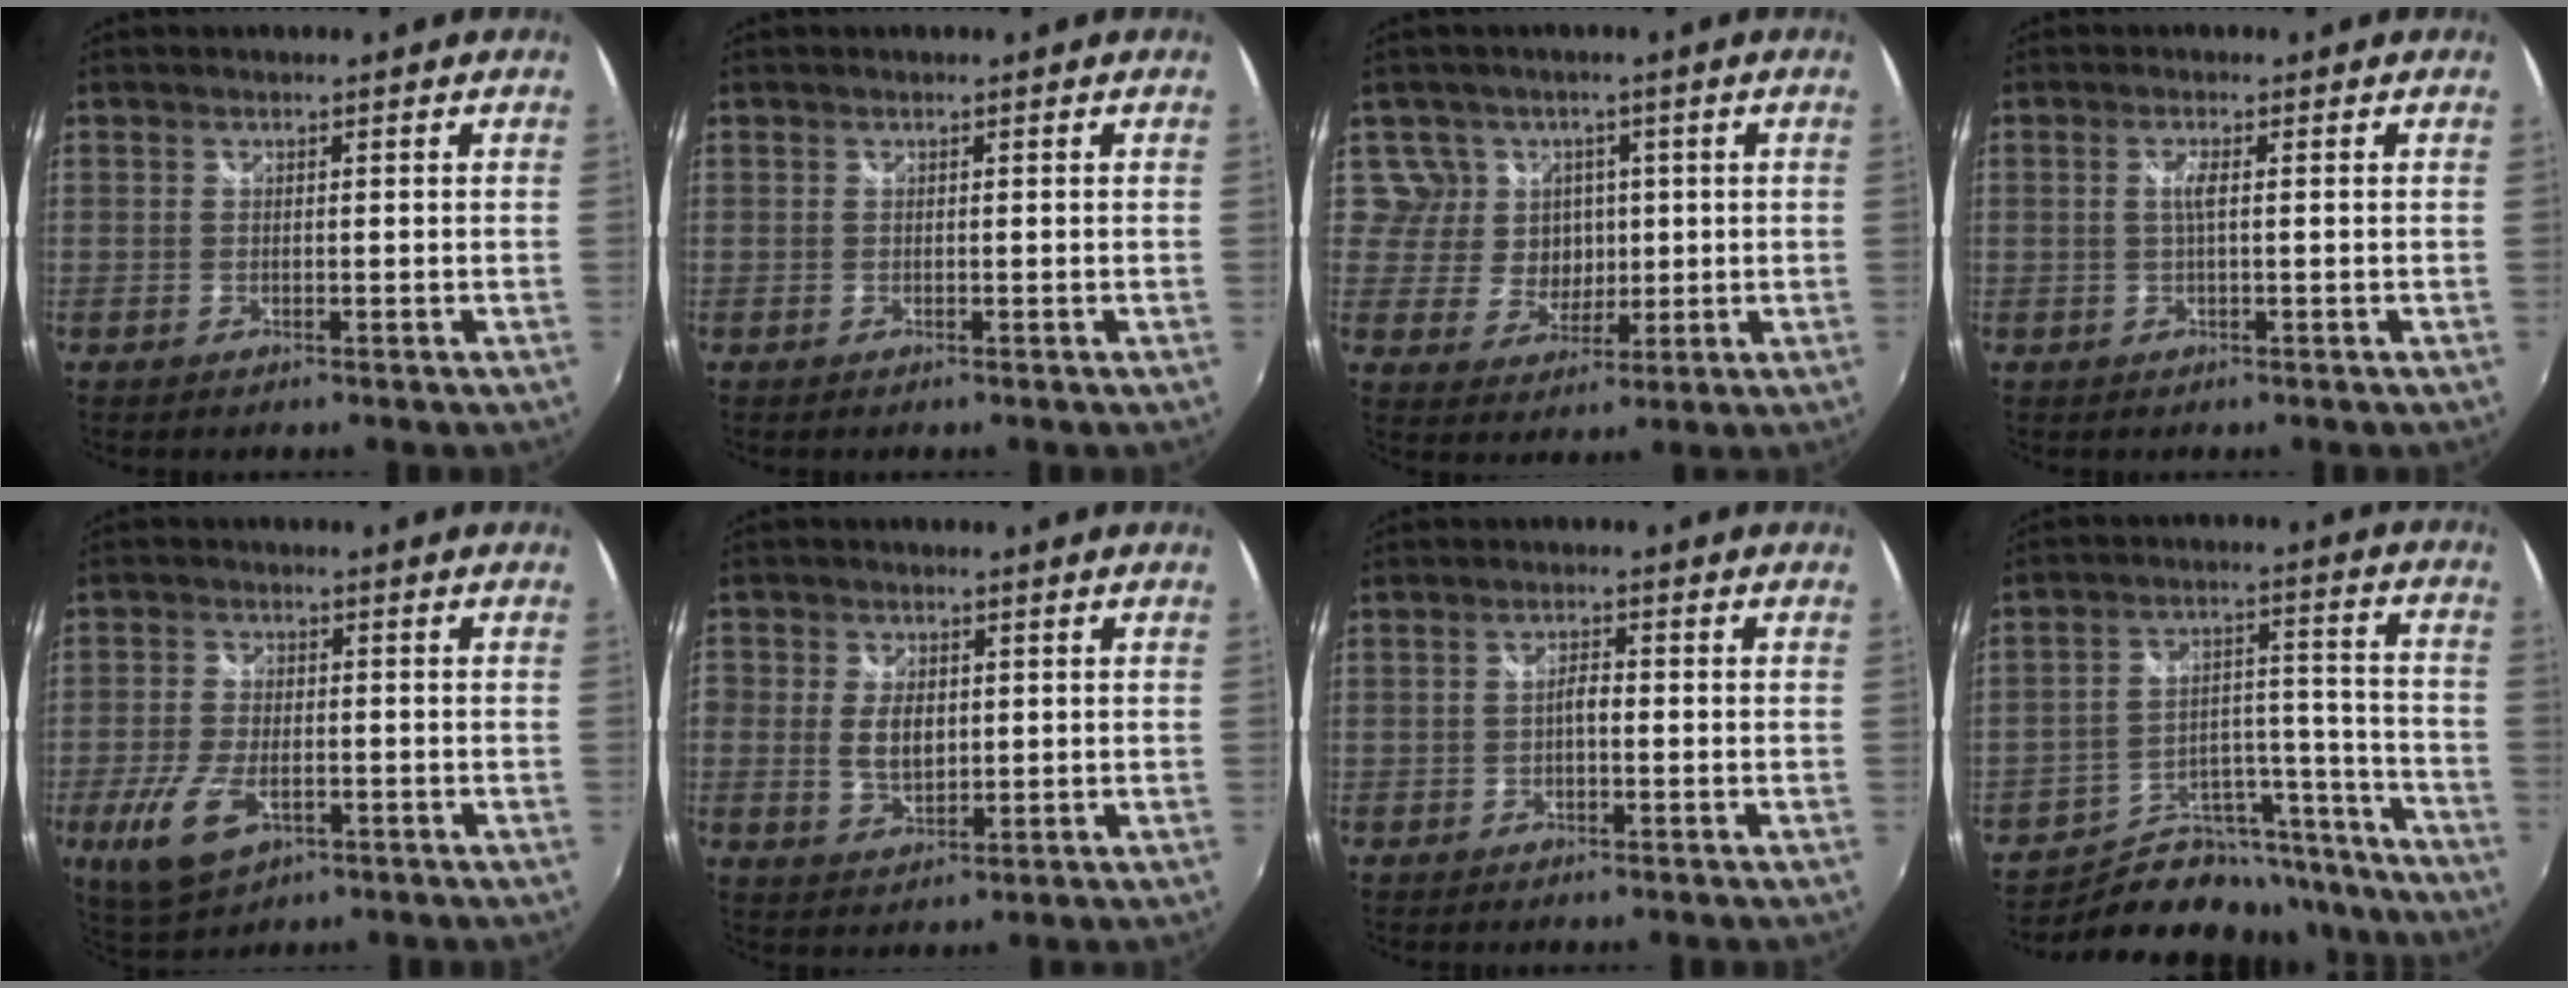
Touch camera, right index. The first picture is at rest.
{"total": 0.0}
{"total": 7.0, "force": [1.6, 6.8, 0.8], "torque": [-0.022, 0.013, 0.029]}
{"total": 1.9, "force": [0.1, 0.0, 1.9], "torque": [-0.036, 0.000, 0.000]}
{"total": 10.0, "force": [-4.0, 5.2, 7.6], "torque": [-0.173, -0.018, -0.069]}
{"total": 5.8, "force": [0.1, 4.0, 4.3], "torque": [-0.089, 0.002, 0.002]}
{"total": 1.9, "force": [-0.6, 0.7, 1.6], "torque": [-0.032, 0.006, -0.013]}
{"total": 19.1, "force": [-16.4, 8.8, 4.4], "torque": [-0.074, 0.068, -0.226]}